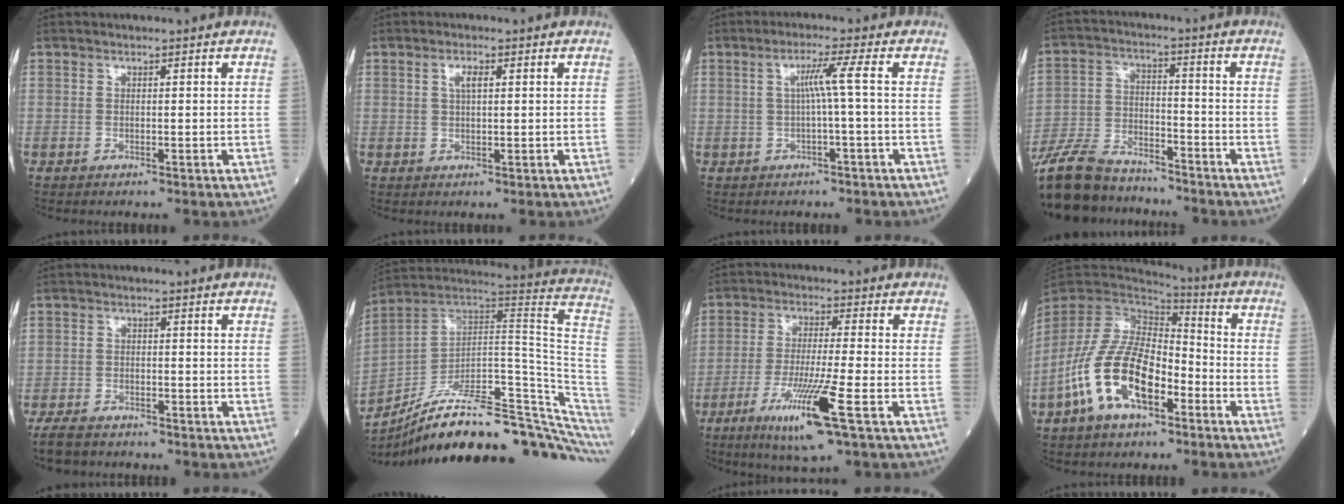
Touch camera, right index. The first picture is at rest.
{"total": 2.2, "force": [0.8, 0.6, 1.9], "torque": [-0.039, 0.002, 0.015]}
{"total": 3.7, "force": [0.0, -1.1, 3.5], "torque": [-0.065, 0.007, 0.002]}
{"total": 16.2, "force": [-14.2, 4.8, 6.3], "torque": [-0.139, -0.009, -0.250]}
{"total": 5.0, "force": [-4.4, 1.6, 1.8], "torque": [-0.034, -0.010, -0.074]}
{"total": 27.6, "force": [-19.9, 5.4, 18.4], "torque": [-0.177, 0.038, -0.295]}
{"total": 11.0, "force": [-5.1, -0.4, 9.8], "torque": [-0.189, -0.029, -0.093]}
{"total": 14.3, "force": [-6.4, 6.5, 11.0], "torque": [-0.235, 0.008, -0.121]}